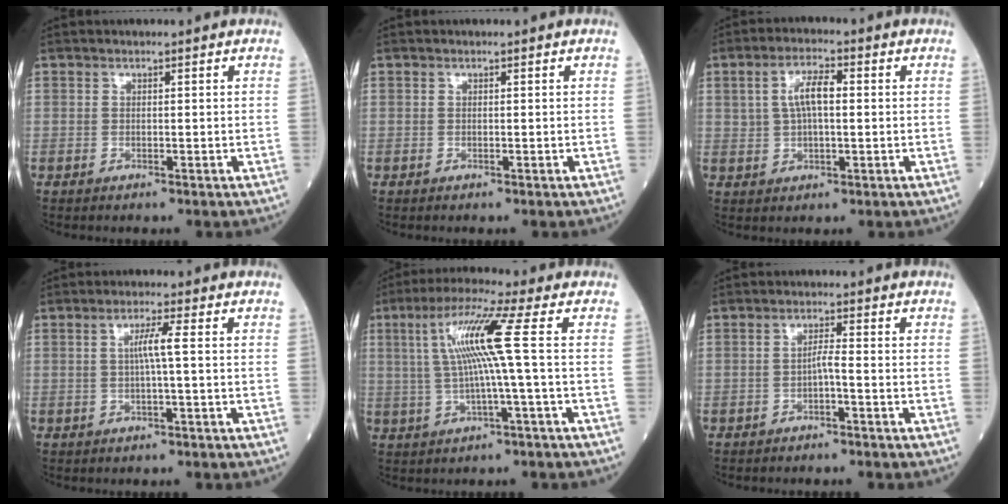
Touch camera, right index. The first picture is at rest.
{"total": 0.0}
{"total": 6.2, "force": [1.1, 2.5, 5.6], "torque": [-0.118, 0.016, 0.023]}
{"total": 3.6, "force": [0.3, 0.1, 3.6], "torque": [-0.074, 0.006, 0.008]}
{"total": 10.2, "force": [1.1, -0.7, 10.1], "torque": [-0.198, 0.019, 0.024]}
{"total": 2.3, "force": [-0.9, 0.5, 2.0], "torque": [-0.042, 0.002, -0.015]}